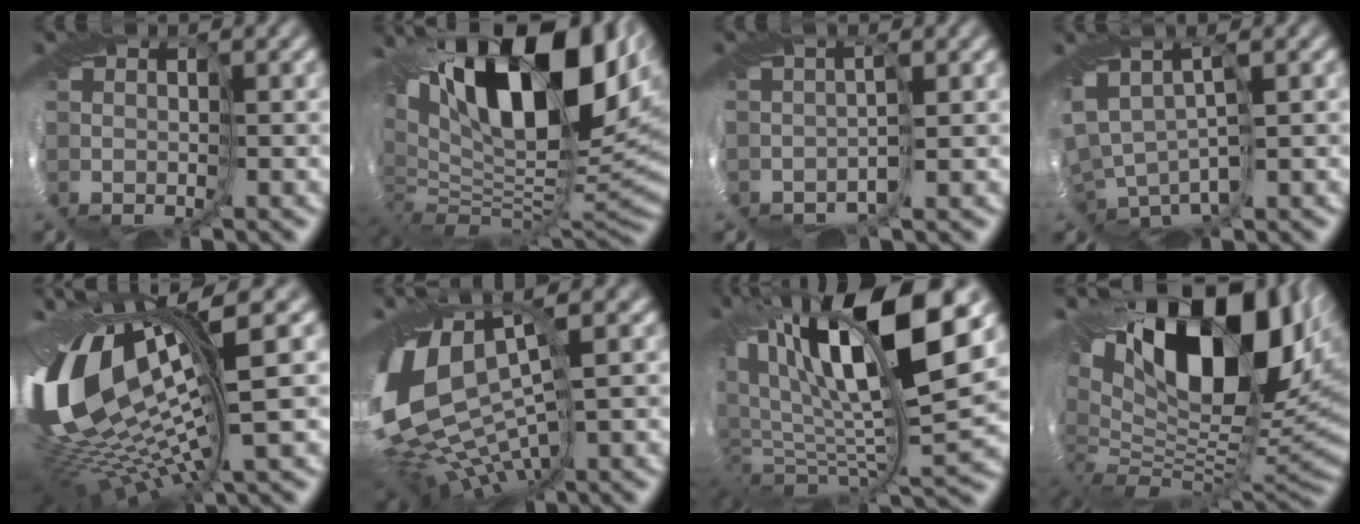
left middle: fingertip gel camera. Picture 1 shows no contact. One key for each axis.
{"total": 16.3, "fx": 5.0, "fy": 8.7, "fz": 12.8, "tx": -0.246, "ty": 0.007, "tz": 0.103}
{"total": 1.2, "fx": -1.2, "fy": 0.3, "fz": -0.1, "tx": -0.013, "ty": -0.005, "tz": -0.015}
{"total": 2.8, "fx": 0.2, "fy": 1.5, "fz": 2.4, "tx": -0.068, "ty": 0.011, "tz": 0.025}
{"total": 14.4, "fx": 2.0, "fy": 4.9, "fz": 13.3, "tx": -0.296, "ty": -0.005, "tz": 0.054}
{"total": 14.7, "fx": 0.2, "fy": 8.0, "fz": 12.3, "tx": -0.229, "ty": -0.004, "tz": 0.036}
{"total": 12.8, "fx": 5.7, "fy": 3.2, "fz": 11.0, "tx": -0.206, "ty": 0.025, "tz": 0.105}
{"total": 15.0, "fx": 5.7, "fy": 7.6, "fz": 11.7, "tx": -0.221, "ty": 0.019, "tz": 0.102}